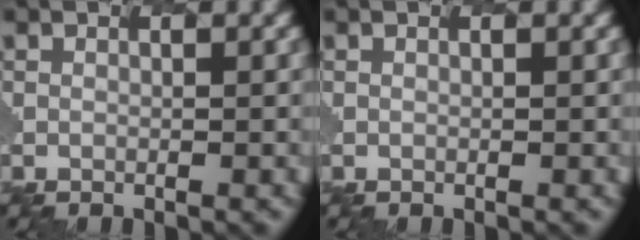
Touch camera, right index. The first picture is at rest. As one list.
[{"total": 0.0}]